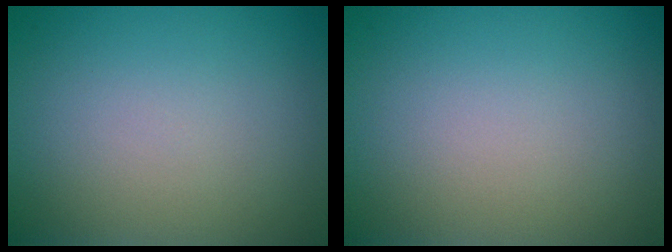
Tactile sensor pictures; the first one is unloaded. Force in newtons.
{"total": 0.0}